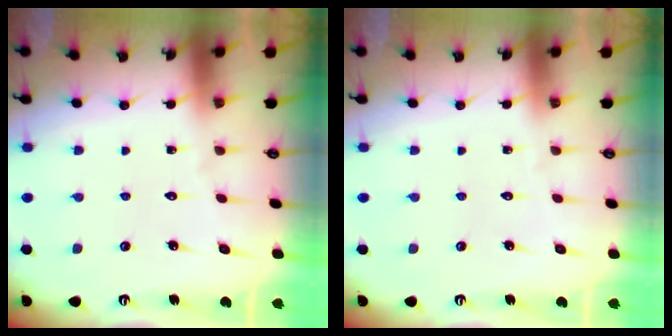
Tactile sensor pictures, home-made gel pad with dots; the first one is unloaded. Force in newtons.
{"total": 0.0}